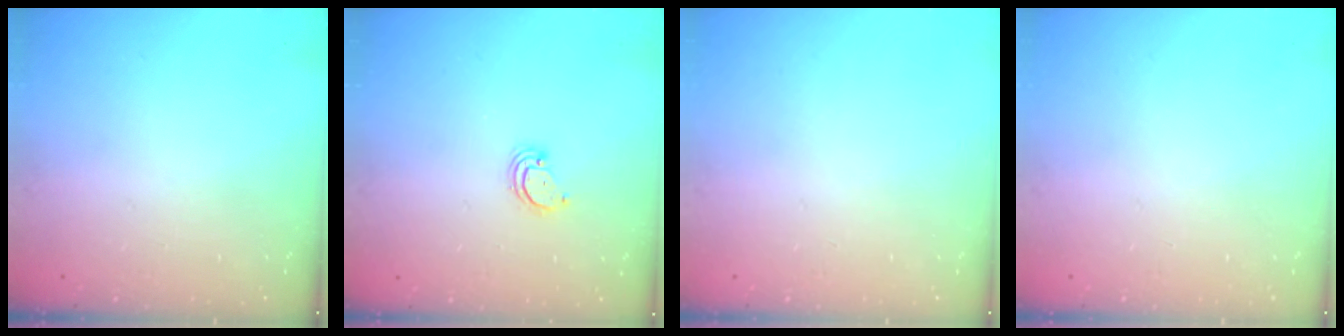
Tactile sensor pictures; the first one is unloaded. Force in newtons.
{"total": 2.6, "press": 2.6, "slide": 0.1}
{"total": 0.0}
{"total": 0.0}